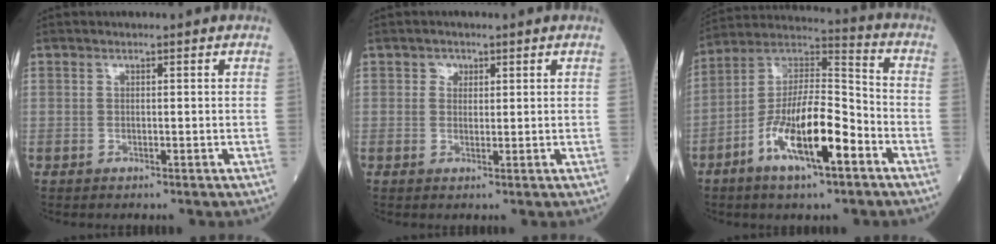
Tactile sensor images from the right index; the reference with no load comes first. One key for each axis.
{"total": 1.5, "fx": 0.8, "fy": 1.2, "fz": 0.4, "tx": 0.000, "ty": 0.000, "tz": 0.012}
{"total": 15.1, "fx": -6.4, "fy": 3.2, "fz": 13.3, "tx": -0.253, "ty": 0.003, "tz": -0.114}